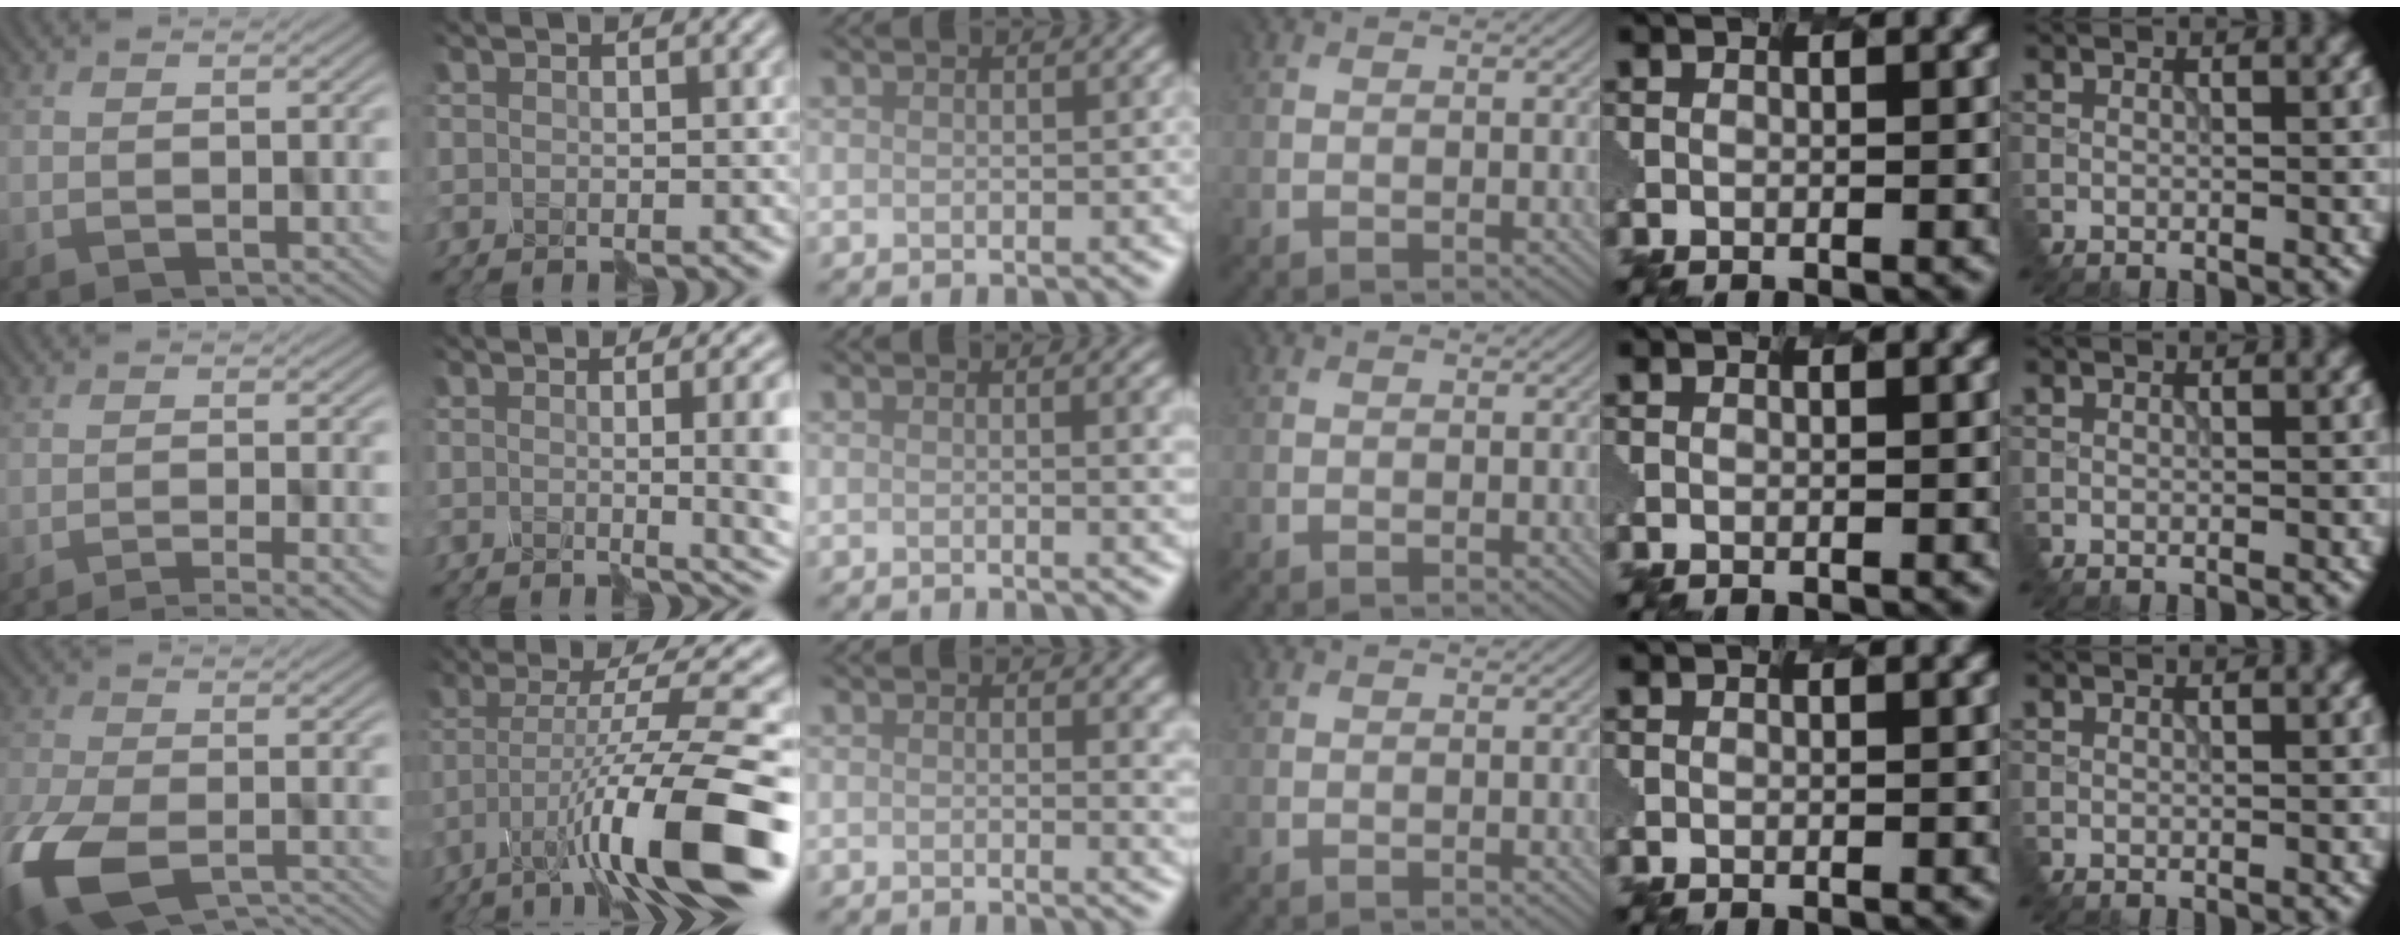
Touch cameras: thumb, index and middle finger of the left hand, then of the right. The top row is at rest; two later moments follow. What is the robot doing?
{"motion": "disassemble", "object": "hinged jar"}